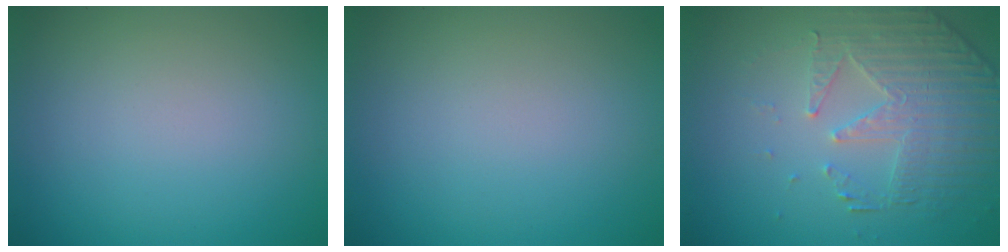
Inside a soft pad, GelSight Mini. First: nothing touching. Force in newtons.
{"total": 0.0}
{"total": 4.9, "press": 3.7, "slide": 3.3}